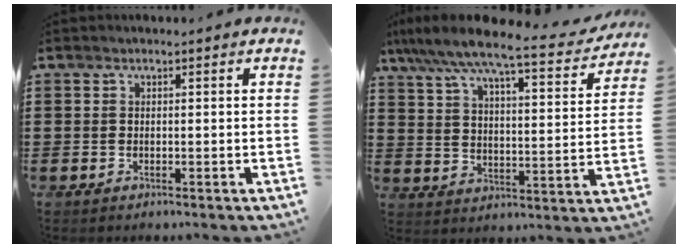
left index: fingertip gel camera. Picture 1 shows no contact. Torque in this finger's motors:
{"motor_torque": [2.14, 0.00, 1.05, 0.21]}